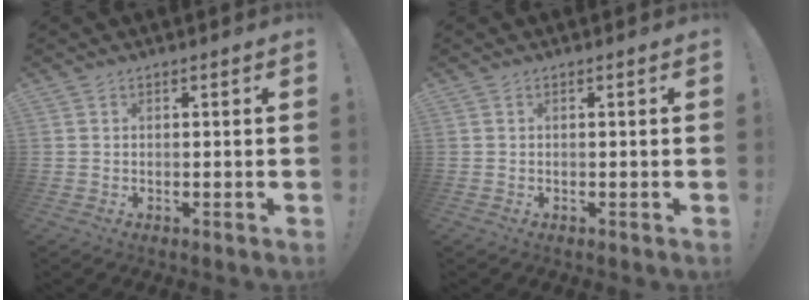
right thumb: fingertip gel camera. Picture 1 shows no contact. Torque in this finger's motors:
{"motor_torque": [0.00, 0.00, 0.00, 0.00, 0.00]}